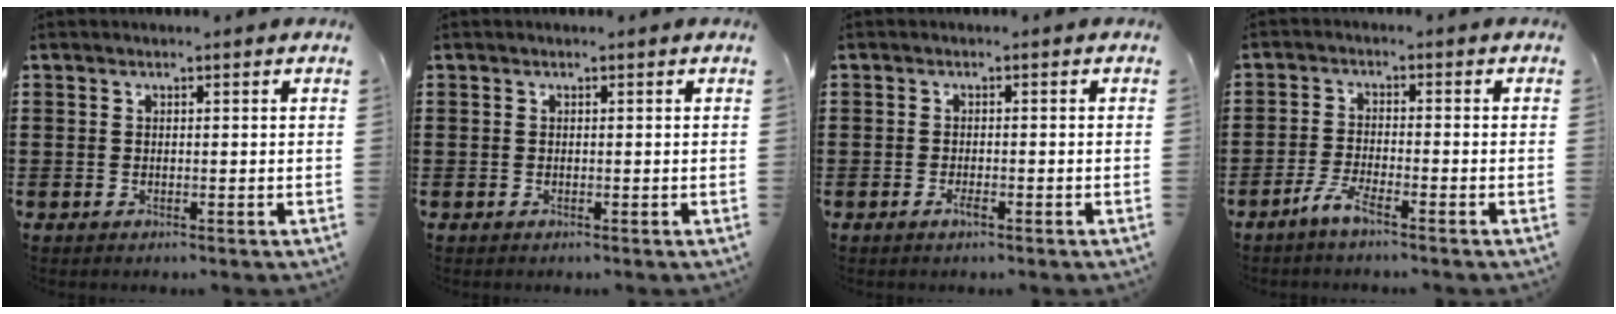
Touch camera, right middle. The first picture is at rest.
{"total": 0.0}
{"total": 2.5, "force": [-1.5, 0.7, 1.9], "torque": [-0.048, -0.004, -0.031]}
{"total": 3.6, "force": [-2.6, 0.5, 2.4], "torque": [-0.061, -0.003, -0.057]}